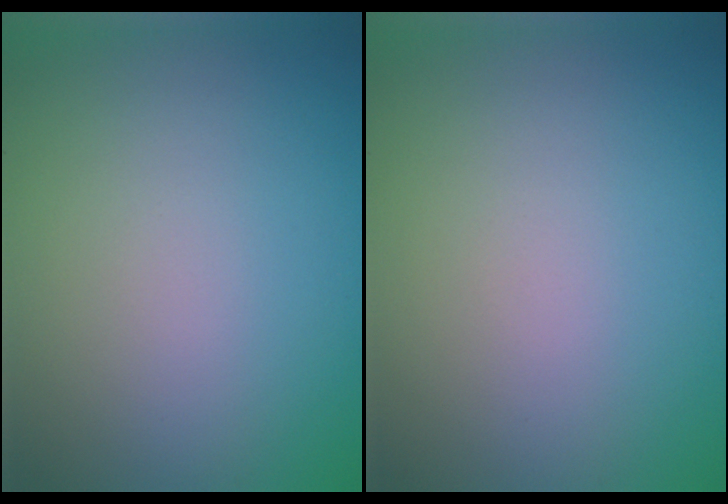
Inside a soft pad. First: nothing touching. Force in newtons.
{"total": 0.0}